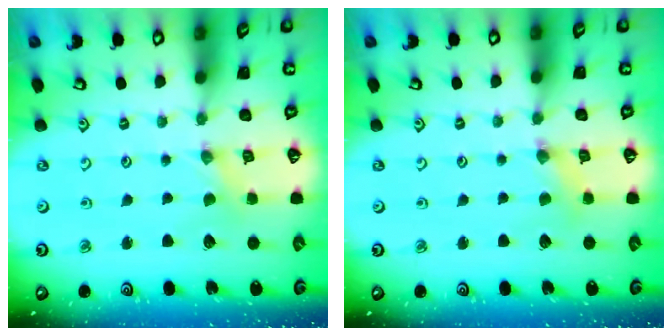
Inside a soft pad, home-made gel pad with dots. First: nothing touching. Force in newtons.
{"total": 1.3, "press": 1.3, "slide": 0.3}